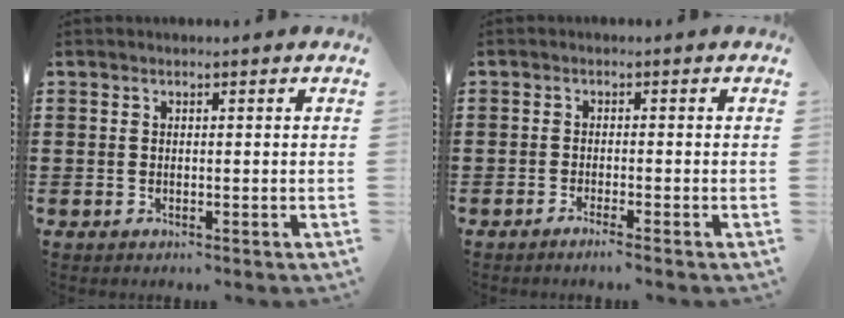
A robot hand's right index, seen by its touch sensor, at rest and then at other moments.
{"total": 1.3, "force": [-1.1, -0.3, 0.6], "torque": [-0.010, -0.002, -0.020]}